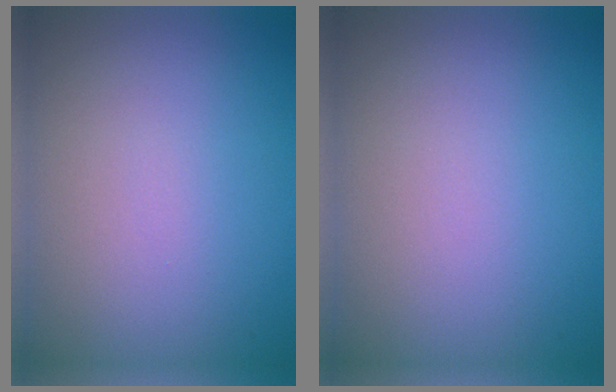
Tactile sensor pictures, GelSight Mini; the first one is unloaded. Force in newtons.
{"total": 0.0}